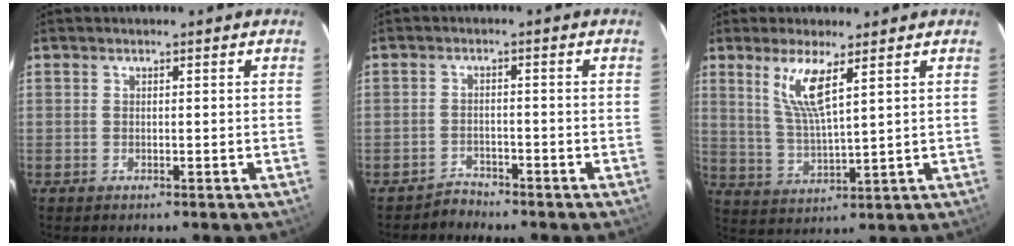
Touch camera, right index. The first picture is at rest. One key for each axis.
{"total": 2.6, "fx": -2.4, "fy": 0.9, "fz": -0.3, "tx": 0.006, "ty": 0.005, "tz": -0.045}
{"total": 7.9, "fx": 4.2, "fy": 1.0, "fz": 6.7, "tx": -0.135, "ty": -0.013, "tz": 0.089}